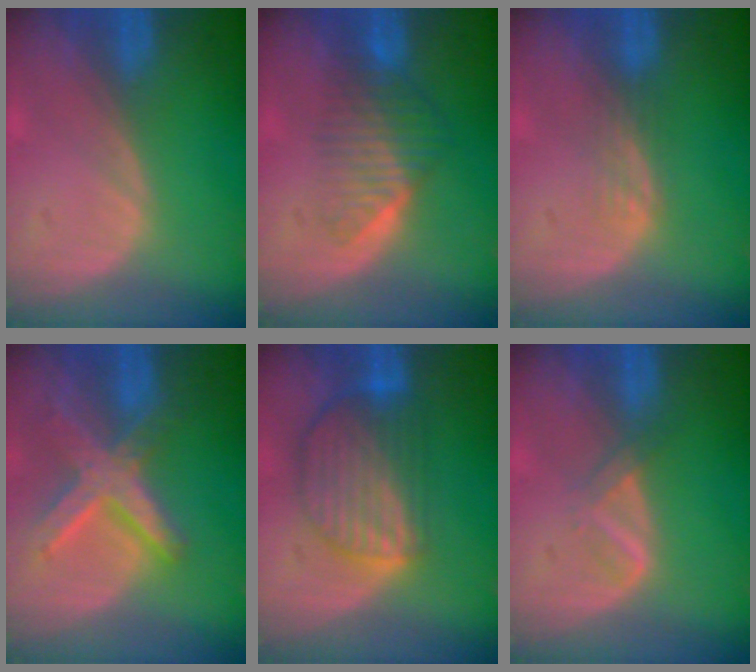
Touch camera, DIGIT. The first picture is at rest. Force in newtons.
{"total": 6.6, "press": 5.6, "slide": 3.5}
{"total": 1.9, "press": 1.9, "slide": 0.3}
{"total": 8.4, "press": 7.2, "slide": 4.4}
{"total": 8.9, "press": 7.7, "slide": 4.4}
{"total": 2.1, "press": 2.1, "slide": 0.2}